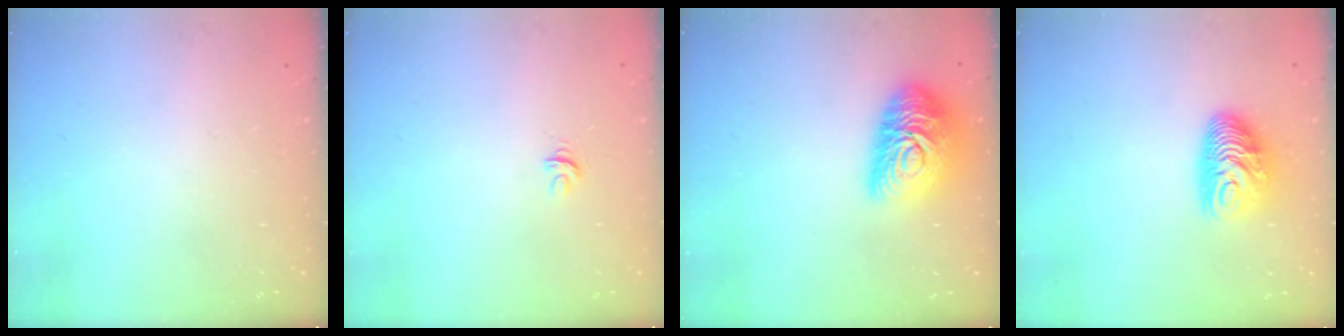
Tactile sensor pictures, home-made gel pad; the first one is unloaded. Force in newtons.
{"total": 4.0, "press": 3.9, "slide": 0.4}
{"total": 15.6, "press": 15.6, "slide": 1.2}
{"total": 9.7, "press": 9.7, "slide": 0.4}